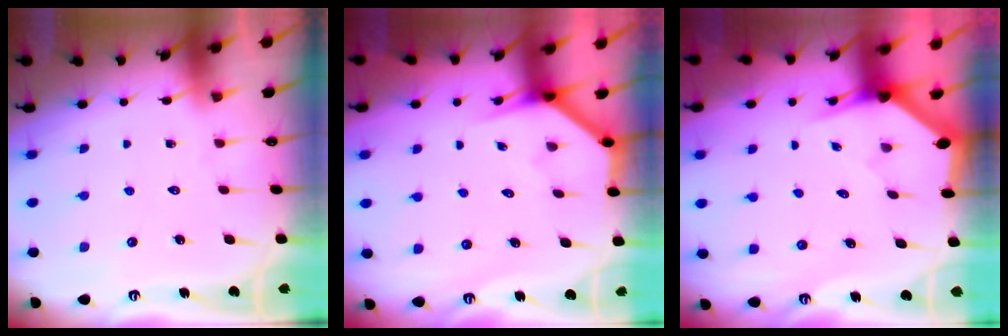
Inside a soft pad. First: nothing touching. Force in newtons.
{"total": 3.9, "press": 3.8, "slide": 0.3}
{"total": 2.9, "press": 2.9, "slide": 0.0}